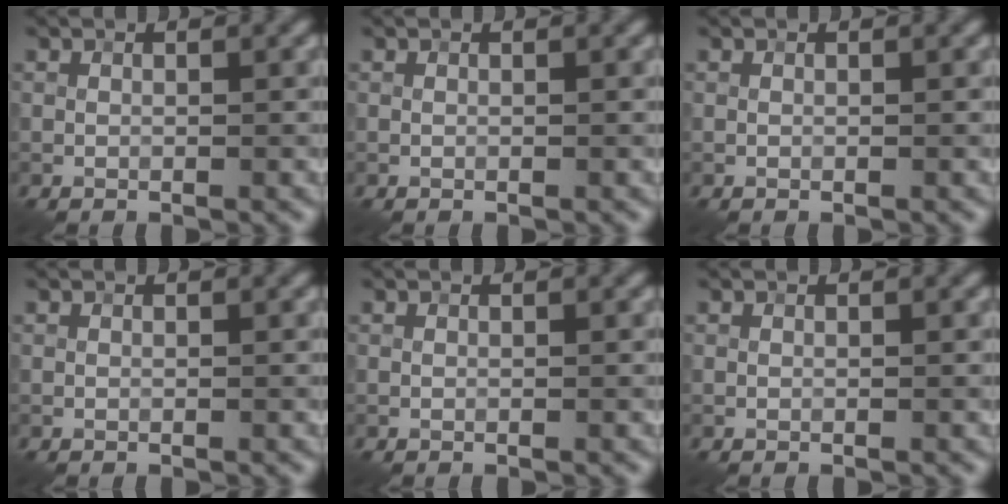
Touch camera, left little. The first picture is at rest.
{"total": 0.0}
{"total": 0.0}
{"total": 0.0}
{"total": 0.0}
{"total": 0.0}